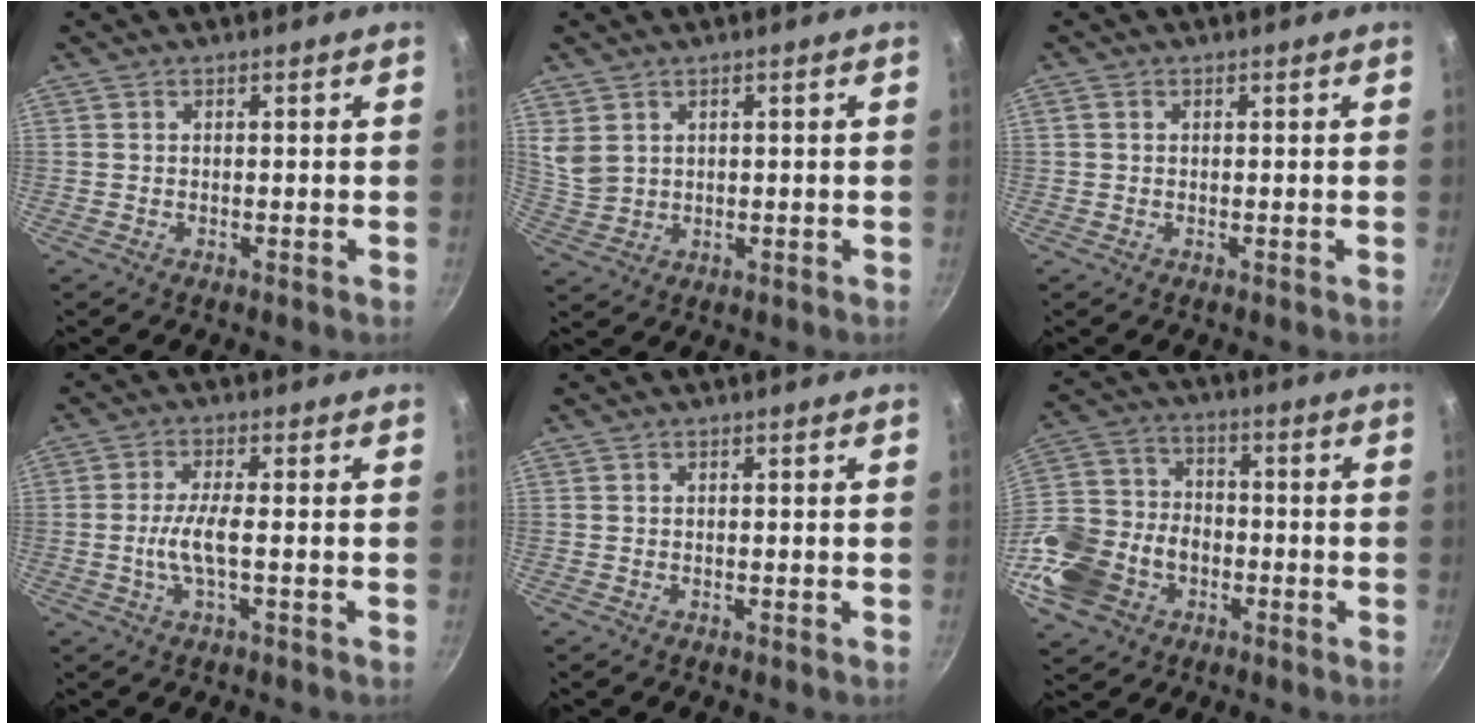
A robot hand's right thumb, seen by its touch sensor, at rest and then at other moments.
{"total": 4.3, "force": [2.0, 3.1, 2.2], "torque": [-0.032, -0.012, 0.051]}
{"total": 0.8, "force": [0.2, 0.6, 0.4], "torque": [-0.008, 0.003, 0.004]}
{"total": 5.0, "force": [-1.0, 0.8, 4.8], "torque": [-0.106, 0.008, -0.022]}
{"total": 0.0}
{"total": 17.8, "force": [-6.4, 13.5, 9.5], "torque": [-0.193, 0.042, -0.121]}